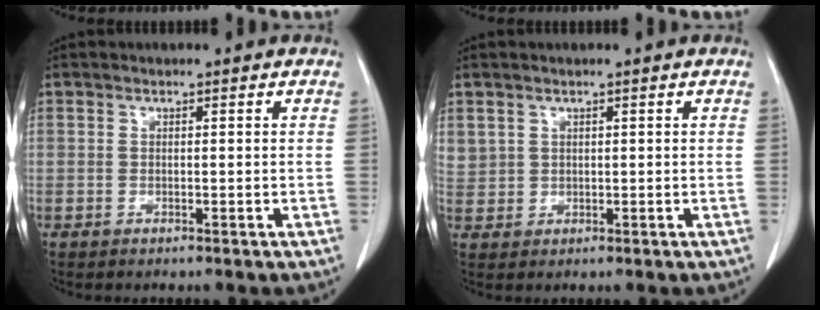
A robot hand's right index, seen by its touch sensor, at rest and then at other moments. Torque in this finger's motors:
{"motor_torque": [-0.08, 0.13, 0.10, 0.03]}